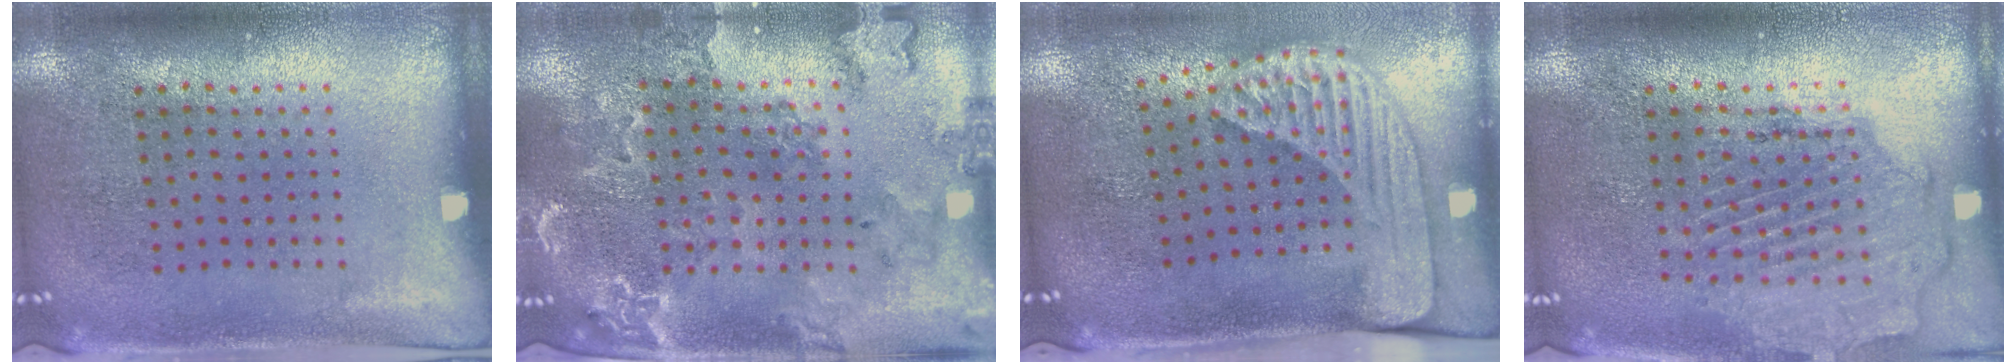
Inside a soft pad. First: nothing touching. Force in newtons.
{"total": 1.4, "press": 1.4, "slide": 0.3}
{"total": 2.4, "press": 1.7, "slide": 1.6}
{"total": 1.6, "press": 1.6, "slide": 0.4}